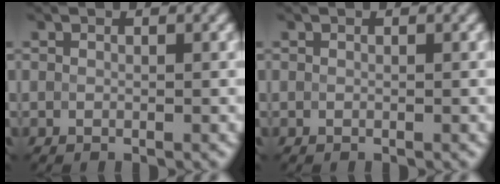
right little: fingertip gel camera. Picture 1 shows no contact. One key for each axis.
{"total": 0.0}